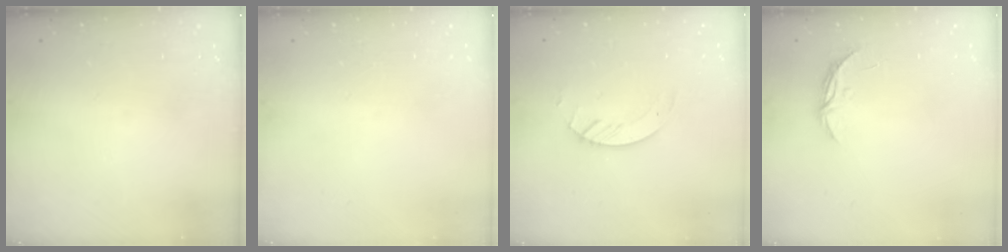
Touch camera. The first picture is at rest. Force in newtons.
{"total": 0.0}
{"total": 3.8, "press": 3.8, "slide": 0.4}
{"total": 4.2, "press": 4.2, "slide": 0.3}